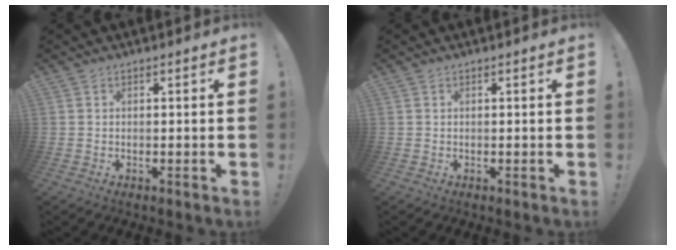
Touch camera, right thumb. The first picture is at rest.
{"total": 0.0}